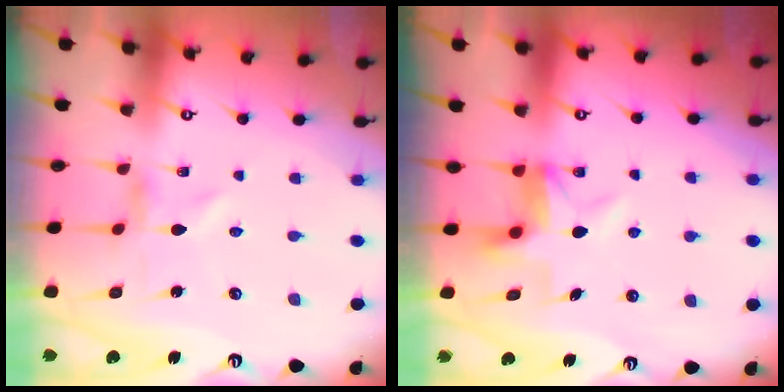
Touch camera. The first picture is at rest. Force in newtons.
{"total": 5.1, "press": 5.1, "slide": 0.3}